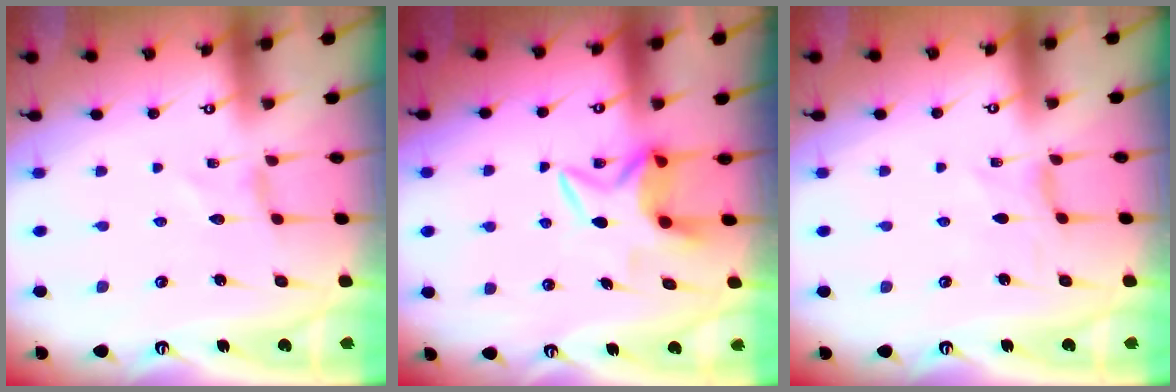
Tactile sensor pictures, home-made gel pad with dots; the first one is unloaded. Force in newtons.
{"total": 7.1, "press": 7.1, "slide": 0.5}
{"total": 0.0}